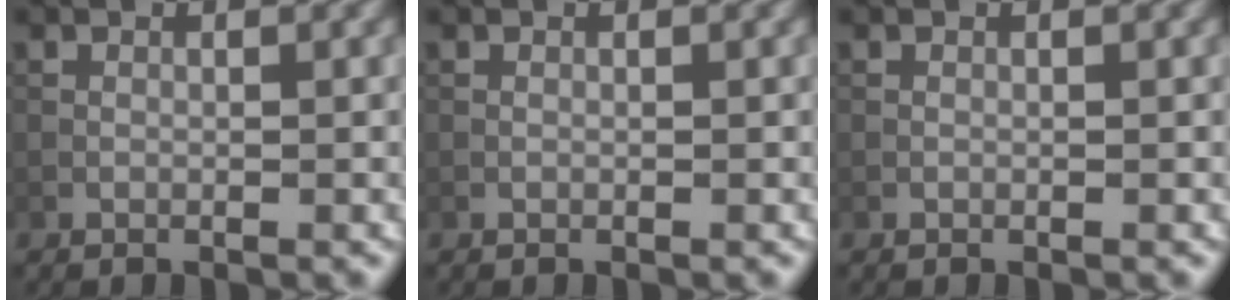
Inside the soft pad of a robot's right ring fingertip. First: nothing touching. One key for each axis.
{"total": 0.0}
{"total": 0.0}